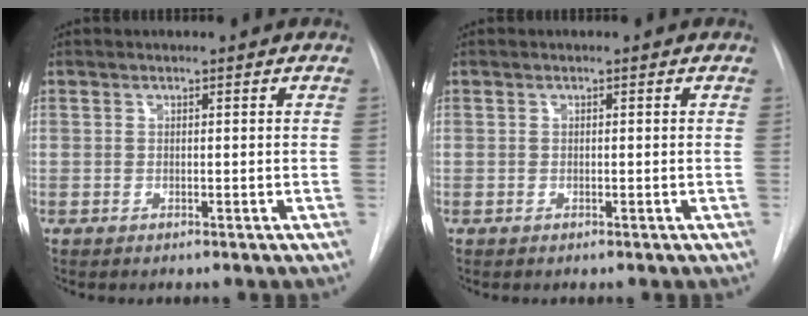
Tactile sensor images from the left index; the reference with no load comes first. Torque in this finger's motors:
{"motor_torque": [-0.24, 0.27, -0.03, -0.01]}